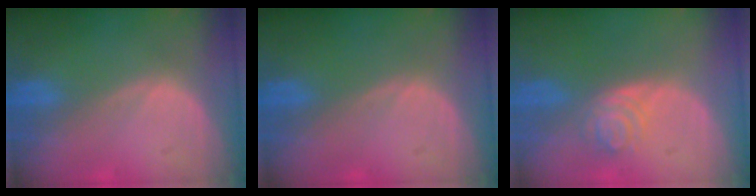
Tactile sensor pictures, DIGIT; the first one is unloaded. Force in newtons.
{"total": 0.0}
{"total": 4.0, "press": 3.6, "slide": 1.7}